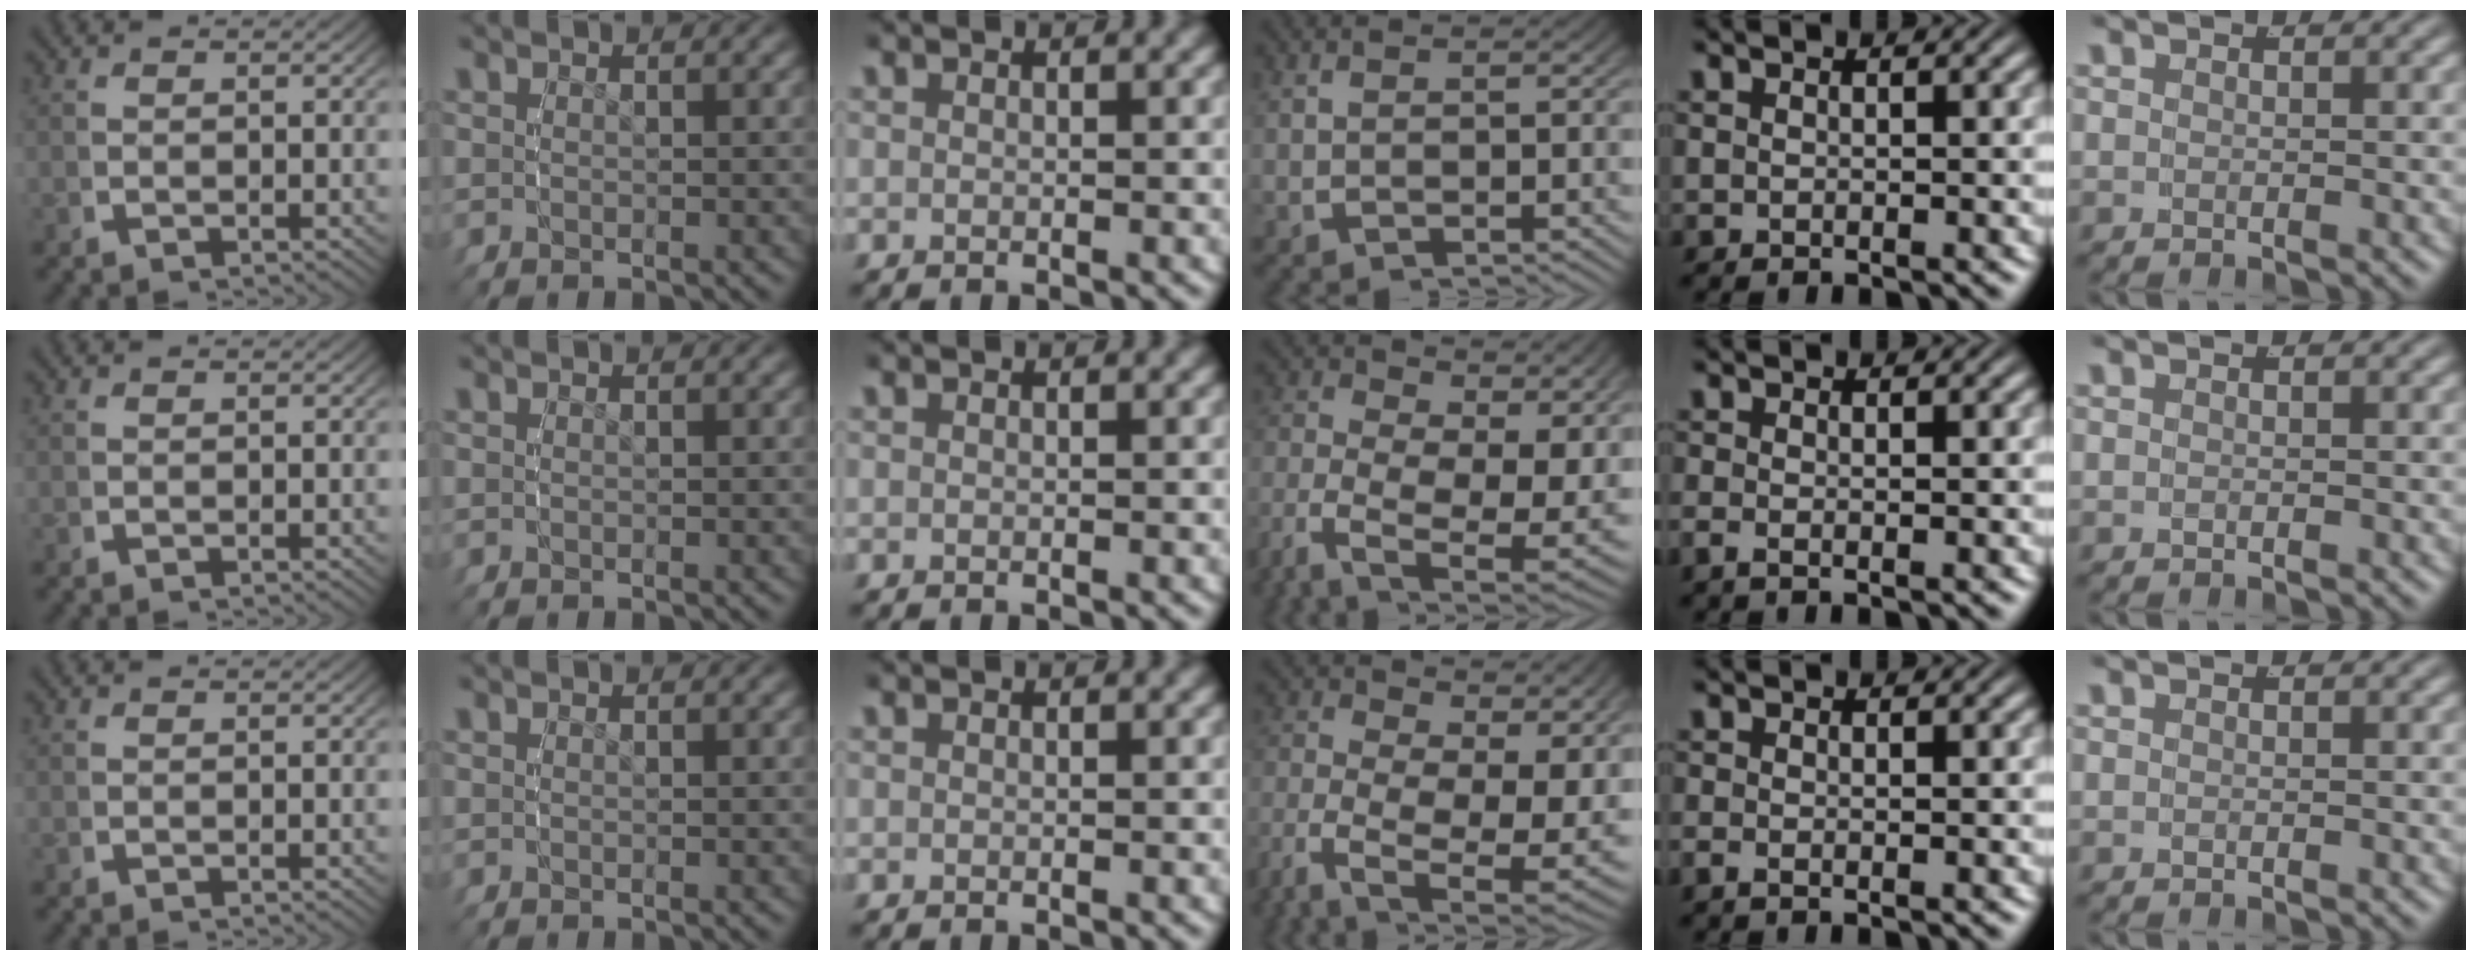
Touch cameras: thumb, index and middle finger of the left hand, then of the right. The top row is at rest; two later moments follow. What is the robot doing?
{"motion": "grasp_and_lifting", "object": "backpack"}